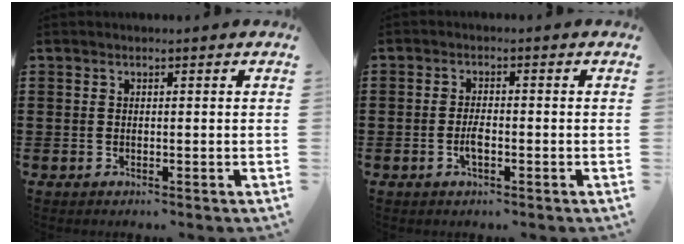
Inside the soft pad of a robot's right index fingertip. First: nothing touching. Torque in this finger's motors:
{"motor_torque": [1.94, 0.20, 0.13, 0.05]}